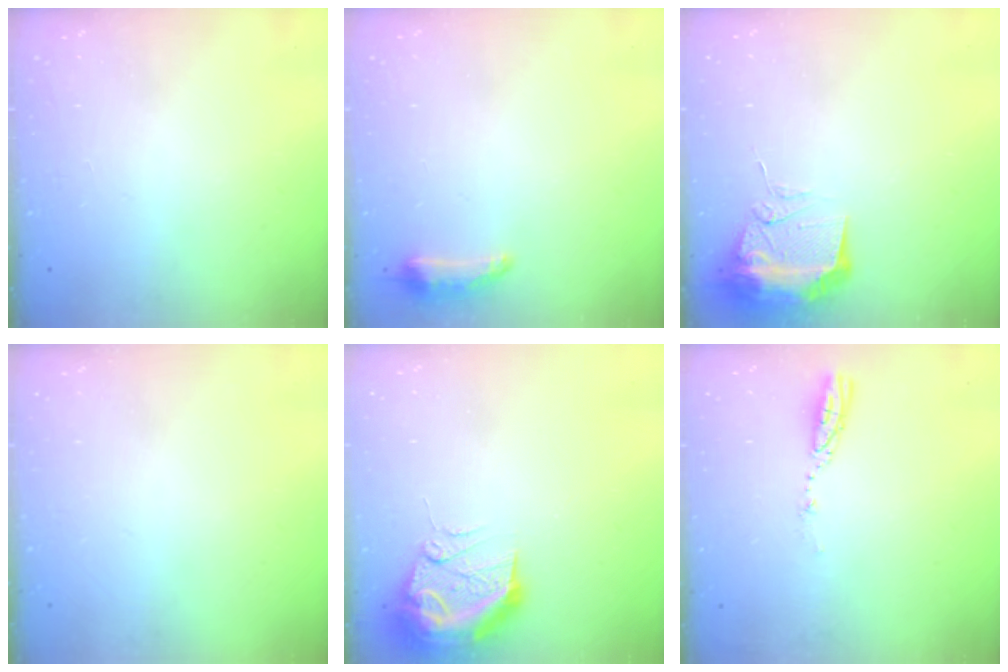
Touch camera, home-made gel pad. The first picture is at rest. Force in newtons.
{"total": 5.8, "press": 5.8, "slide": 1.0}
{"total": 13.6, "press": 12.0, "slide": 6.4}
{"total": 0.0}
{"total": 12.7, "press": 12.5, "slide": 2.3}
{"total": 3.6, "press": 3.6, "slide": 0.3}